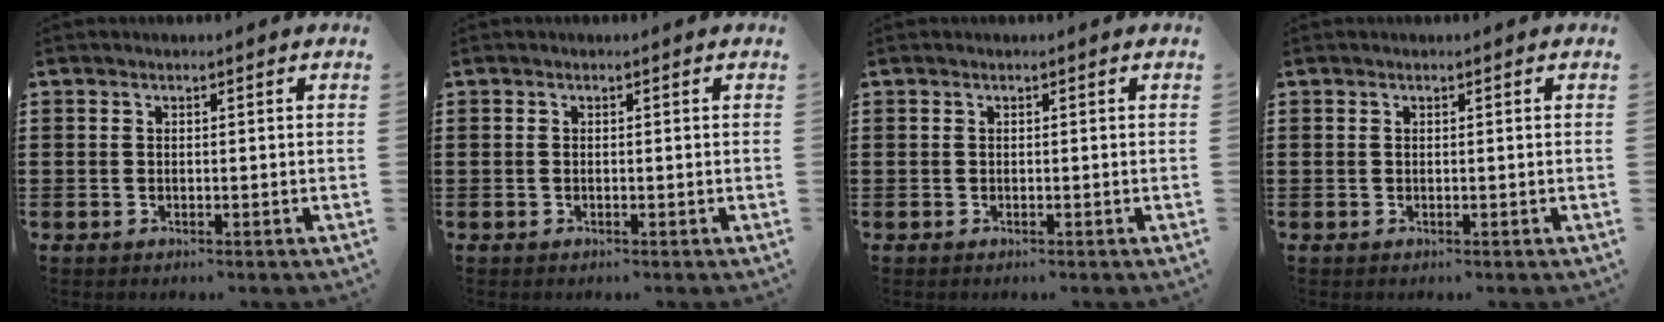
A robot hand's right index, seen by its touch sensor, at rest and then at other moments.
{"total": 0.0}
{"total": 0.0}
{"total": 0.0}